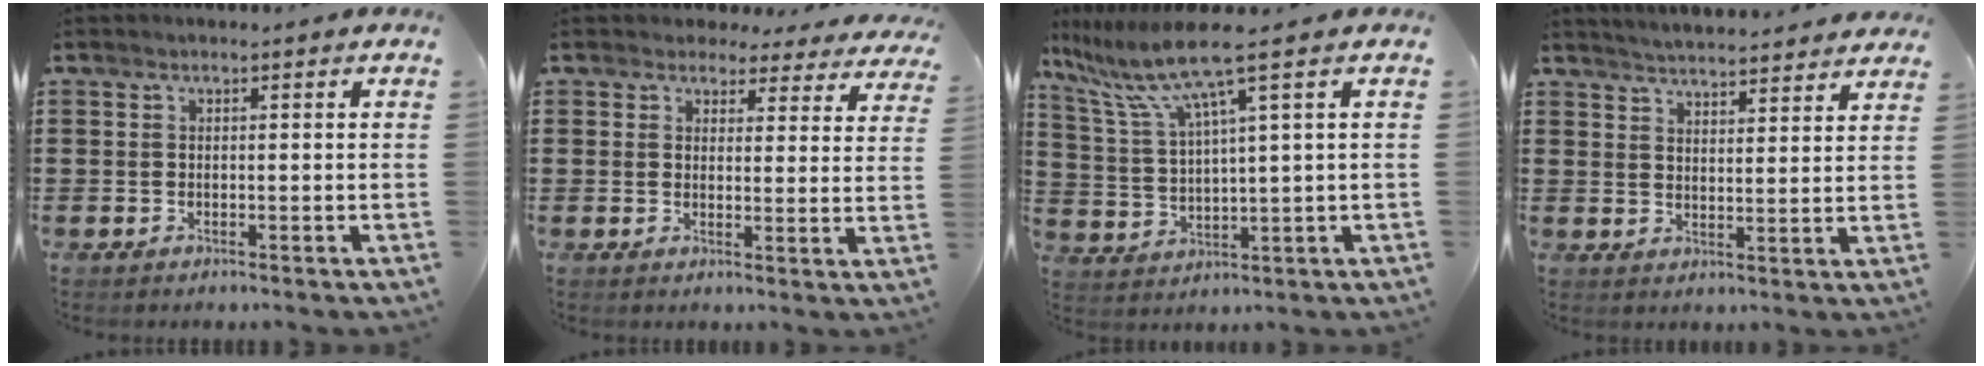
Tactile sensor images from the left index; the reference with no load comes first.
{"total": 3.5, "force": [3.2, 1.2, 0.6], "torque": [-0.020, -0.012, 0.056]}
{"total": 8.5, "force": [5.4, -0.3, 6.5], "torque": [-0.161, -0.032, 0.085]}
{"total": 4.1, "force": [4.1, -0.4, 0.1], "torque": [-0.017, -0.024, 0.072]}